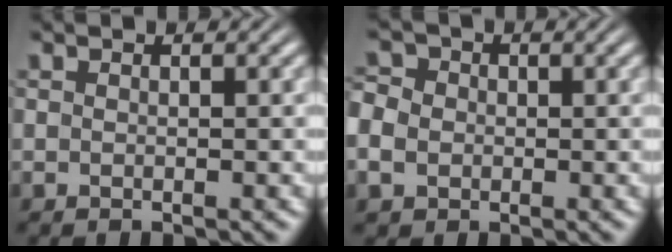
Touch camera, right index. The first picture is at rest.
{"total": 4.3, "force": [-0.4, 4.0, 1.7], "torque": [-0.048, -0.010, -0.010]}